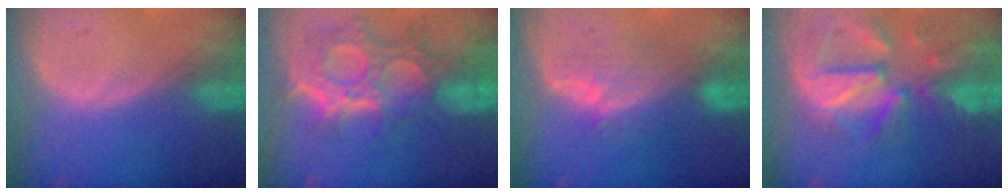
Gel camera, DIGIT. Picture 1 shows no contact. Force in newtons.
{"total": 11.8, "press": 10.6, "slide": 5.2}
{"total": 5.7, "press": 5.6, "slide": 0.6}
{"total": 11.9, "press": 10.4, "slide": 5.7}